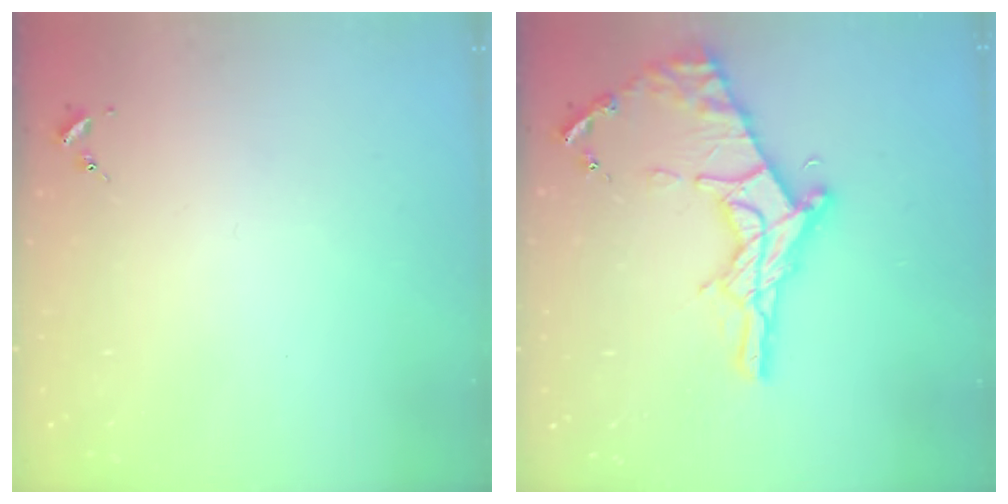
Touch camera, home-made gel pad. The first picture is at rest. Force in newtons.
{"total": 20.3, "press": 20.2, "slide": 1.5}